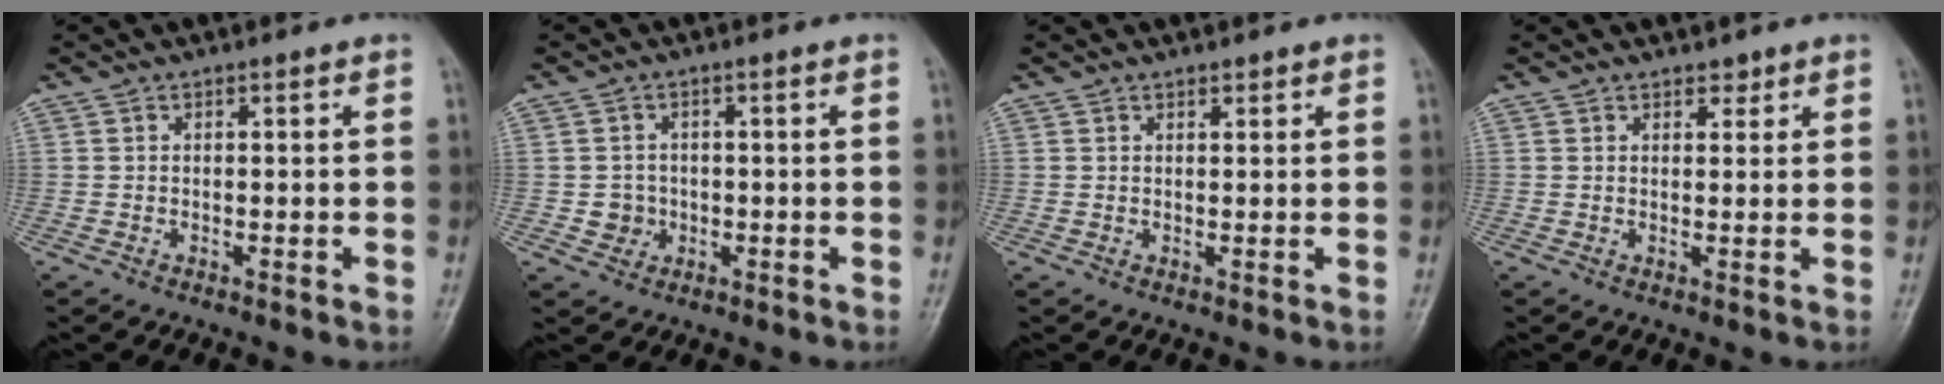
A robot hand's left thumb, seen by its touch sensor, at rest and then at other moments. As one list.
[{"total": 3.0, "force": [-0.4, 2.9, 0.6], "torque": [0.010, 0.008, -0.006]}, {"total": 0.9, "force": [0.8, 0.3, 0.2], "torque": [-0.002, -0.006, 0.011]}, {"total": 1.7, "force": [1.3, 0.9, 0.5], "torque": [0.005, -0.008, 0.016]}]